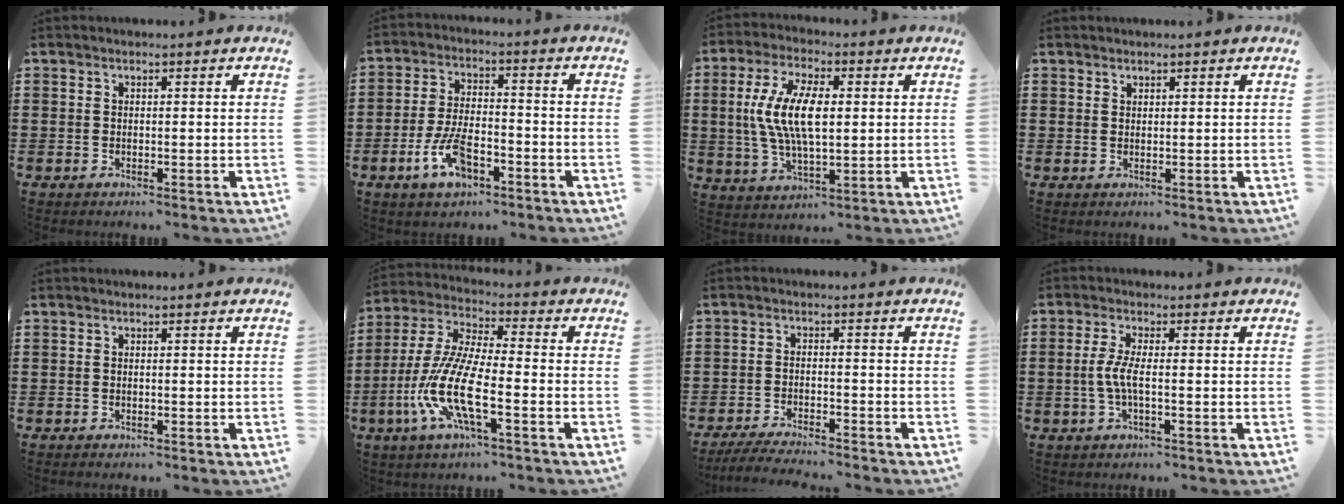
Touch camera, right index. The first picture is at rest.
{"total": 7.4, "force": [-3.6, 3.2, 5.6], "torque": [-0.131, -0.003, -0.071]}
{"total": 10.1, "force": [0.7, 4.2, 9.2], "torque": [-0.207, 0.002, 0.004]}
{"total": 0.8, "force": [0.7, 0.4, 0.0], "torque": [-0.001, 0.002, 0.014]}
{"total": 0.0}
{"total": 11.3, "force": [-4.6, 2.5, 10.0], "torque": [-0.252, -0.021, -0.101]}
{"total": 3.7, "force": [-3.6, 0.0, 0.9], "torque": [-0.021, -0.005, -0.075]}
{"total": 3.8, "force": [-0.6, 0.6, 3.7], "torque": [-0.097, -0.009, -0.024]}